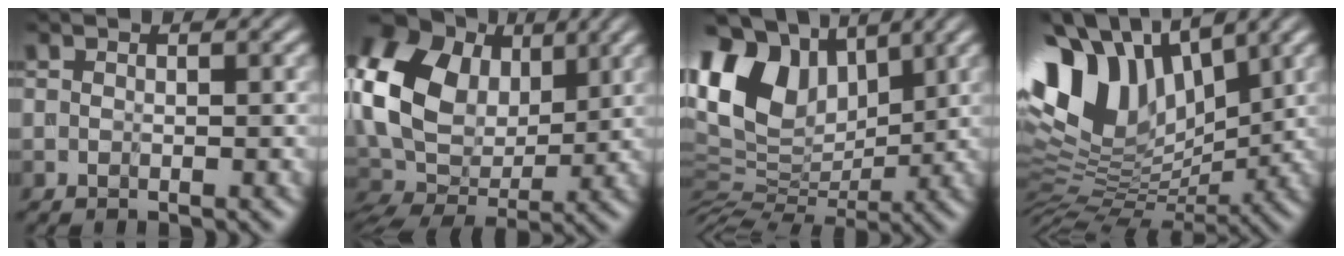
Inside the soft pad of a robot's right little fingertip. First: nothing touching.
{"total": 11.3, "force": [3.9, 8.0, 7.1], "torque": [-0.179, 0.010, 0.074]}
{"total": 11.6, "force": [4.8, 7.1, 7.8], "torque": [-0.189, 0.019, 0.085]}
{"total": 13.6, "force": [6.5, 7.4, 9.4], "torque": [-0.229, 0.021, 0.120]}